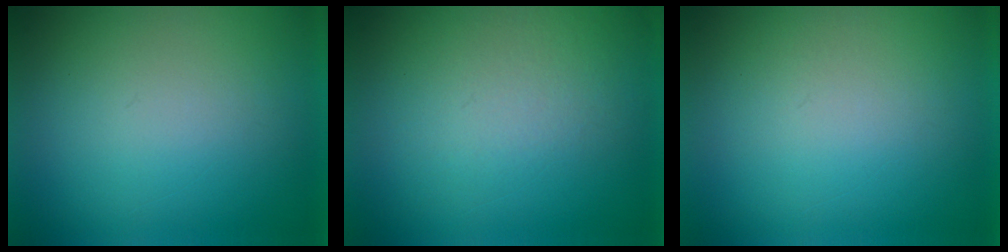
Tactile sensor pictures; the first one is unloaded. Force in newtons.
{"total": 4.0}
{"total": 1.2}